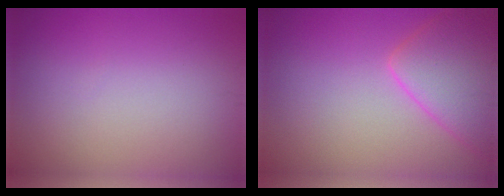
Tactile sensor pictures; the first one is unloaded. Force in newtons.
{"total": 6.0, "press": 6.0, "slide": 0.3}